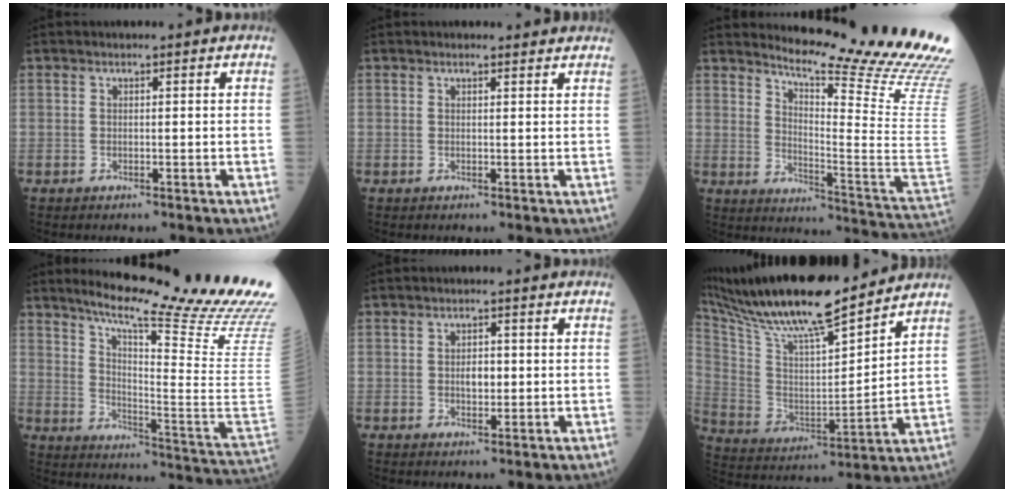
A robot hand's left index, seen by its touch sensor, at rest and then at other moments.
{"total": 2.7, "force": [2.5, 0.7, 0.5], "torque": [-0.013, 0.009, 0.027]}
{"total": 21.6, "force": [19.2, -3.2, 9.4], "torque": [-0.160, -0.147, 0.248]}
{"total": 28.0, "force": [23.7, -2.2, 14.9], "torque": [-0.224, -0.121, 0.312]}
{"total": 2.3, "force": [0.0, 1.4, 1.8], "torque": [-0.033, -0.002, 0.002]}
{"total": 22.8, "force": [19.3, 2.9, 11.8], "torque": [-0.229, 0.010, 0.340]}